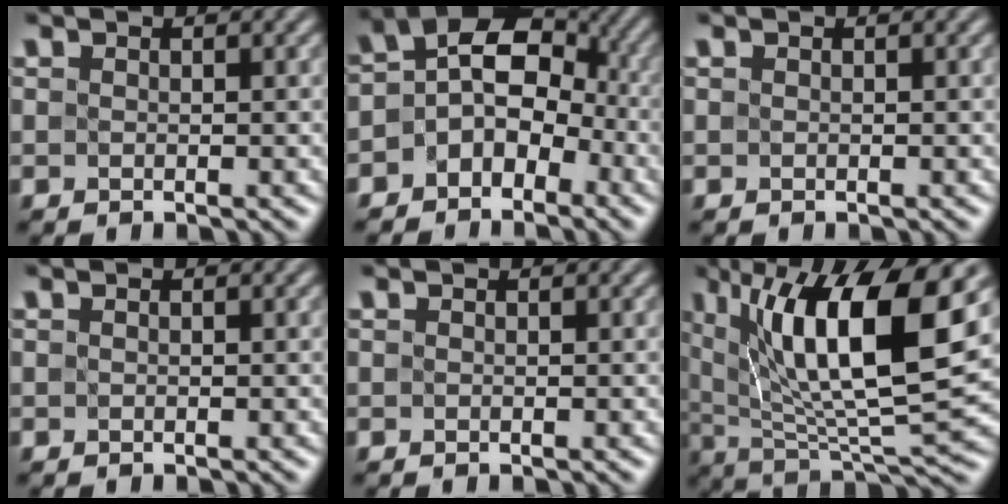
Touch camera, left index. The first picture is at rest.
{"total": 7.5, "force": [-1.3, 5.7, 4.7], "torque": [-0.034, 0.024, -0.041]}
{"total": 0.0}
{"total": 0.0}
{"total": 0.0}
{"total": 13.3, "force": [4.5, 3.9, 11.9], "torque": [-0.195, 0.001, 0.081]}